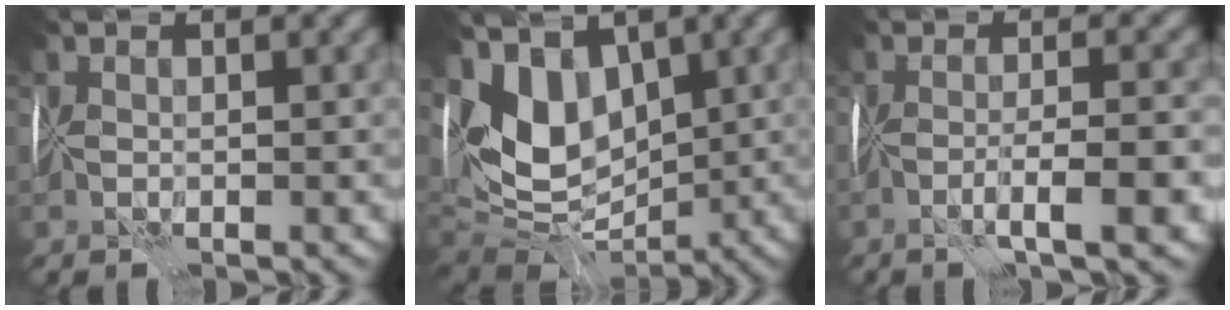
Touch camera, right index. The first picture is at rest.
{"total": 8.9, "force": [2.3, 5.8, 6.3], "torque": [-0.110, -0.007, 0.044]}
{"total": 3.6, "force": [-1.9, -0.7, 2.9], "torque": [-0.043, -0.004, -0.034]}